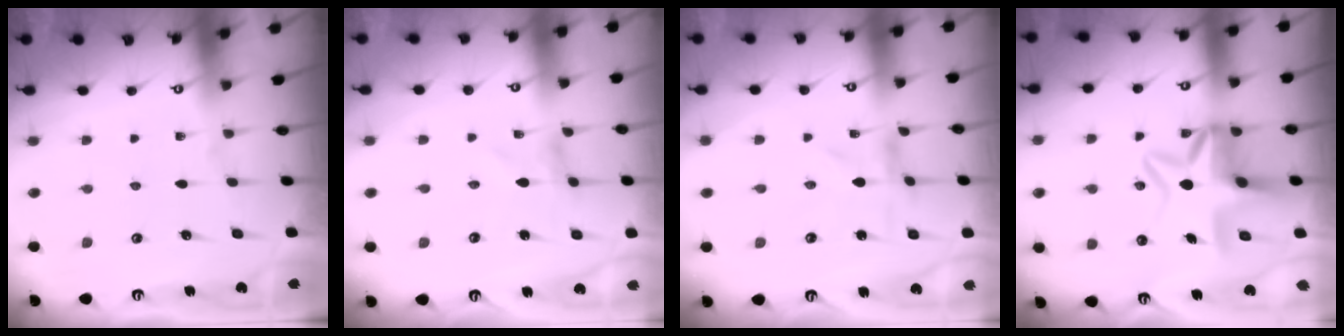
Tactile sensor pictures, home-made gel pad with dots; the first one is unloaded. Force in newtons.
{"total": 0.8, "press": 0.8, "slide": 0.1}
{"total": 0.0}
{"total": 8.0, "press": 7.4, "slide": 2.9}